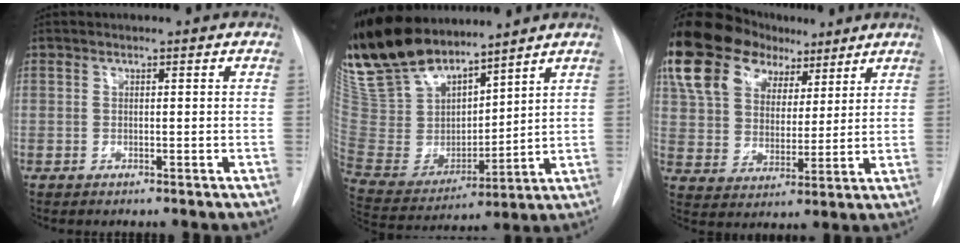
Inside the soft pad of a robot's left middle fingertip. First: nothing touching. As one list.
[{"total": 19.8, "force": [16.8, 6.5, 8.0], "torque": [-0.176, 0.009, 0.330]}, {"total": 19.4, "force": [11.9, 12.0, 9.5], "torque": [-0.201, 0.066, 0.214]}]